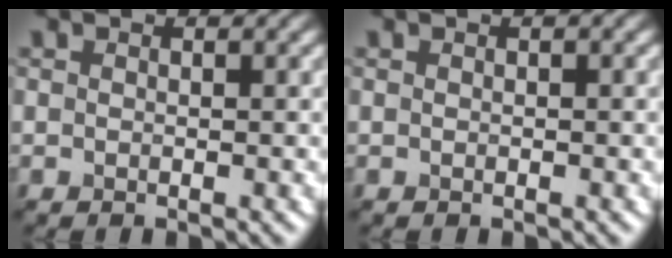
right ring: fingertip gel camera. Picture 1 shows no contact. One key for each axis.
{"total": 0.0}